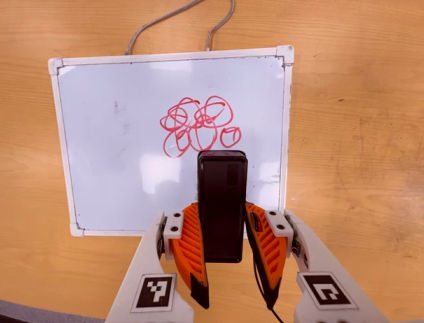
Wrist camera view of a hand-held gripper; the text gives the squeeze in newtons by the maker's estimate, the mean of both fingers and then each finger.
{"total": 4.3, "left": 2.7, "right": 5.8}